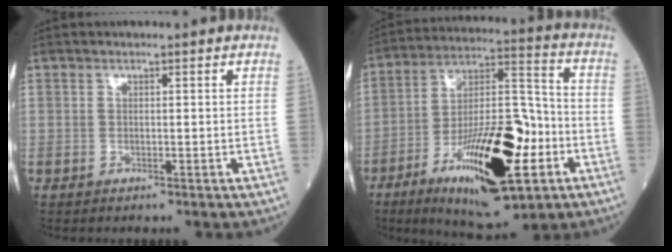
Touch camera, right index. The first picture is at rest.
{"total": 21.1, "force": [-8.4, 6.2, 18.3], "torque": [-0.327, -0.006, -0.127]}